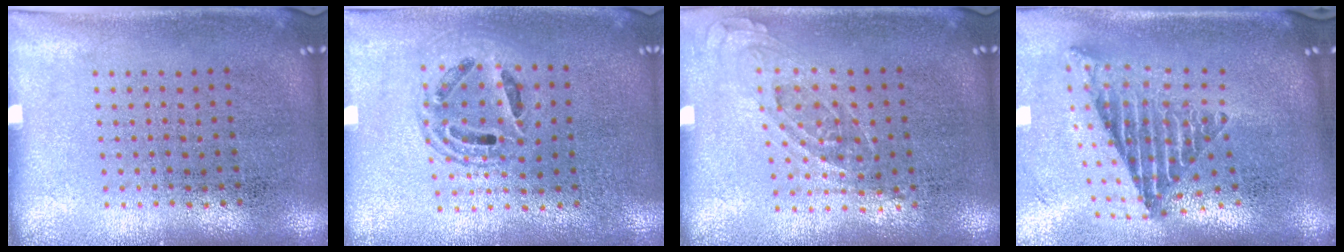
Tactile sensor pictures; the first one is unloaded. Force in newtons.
{"total": 1.4, "press": 1.3, "slide": 0.7}
{"total": 0.7, "press": 0.7, "slide": 0.3}
{"total": 2.5, "press": 1.6, "slide": 1.9}